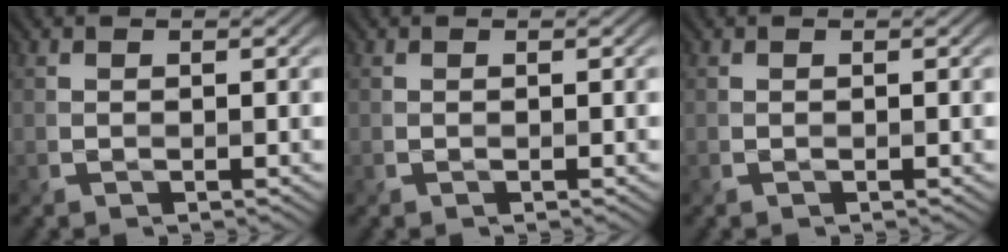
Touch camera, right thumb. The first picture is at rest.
{"total": 0.0}
{"total": 0.0}